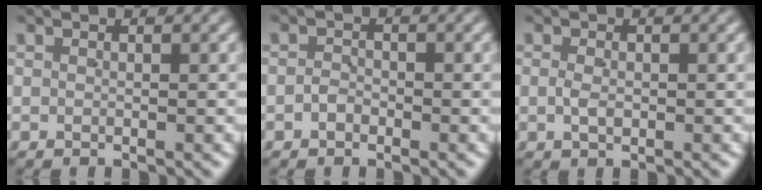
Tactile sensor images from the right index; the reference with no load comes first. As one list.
[{"total": 1.3, "force": [-1.1, 0.7, -0.2], "torque": [0.007, 0.001, -0.021]}, {"total": 1.2, "force": [-0.3, 0.8, 0.9], "torque": [-0.019, -0.001, -0.001]}]